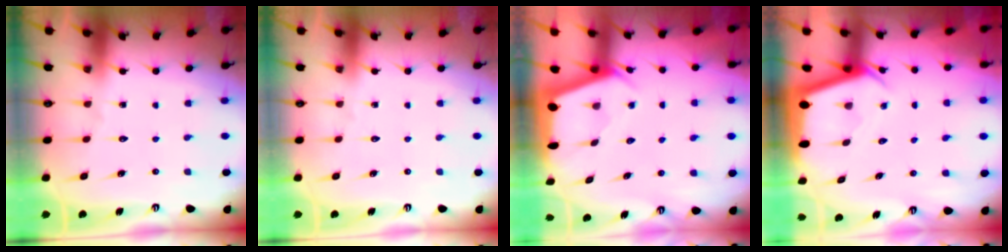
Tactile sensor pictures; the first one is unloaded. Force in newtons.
{"total": 0.0}
{"total": 2.4, "press": 2.4, "slide": 0.3}
{"total": 2.6, "press": 2.6, "slide": 0.3}